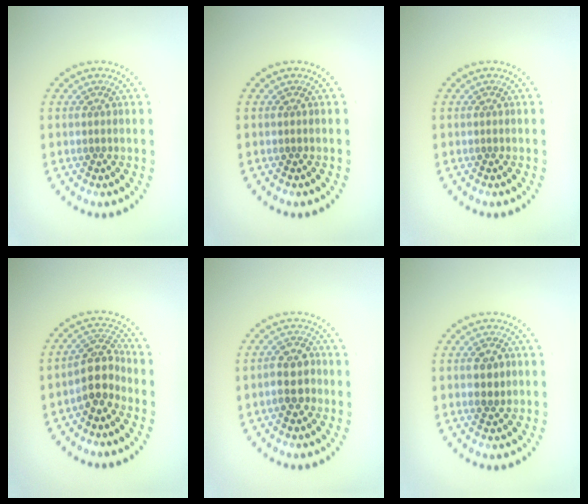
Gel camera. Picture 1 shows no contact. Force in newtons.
{"total": 0.0}
{"total": 0.0}
{"total": 3.5, "press": 2.8, "slide": 2.1}
{"total": 2.9, "press": 2.8, "slide": 0.9}
{"total": 2.2, "press": 2.2, "slide": 0.1}